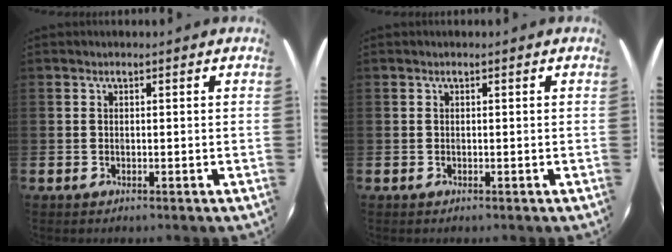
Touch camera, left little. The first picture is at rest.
{"total": 0.0}